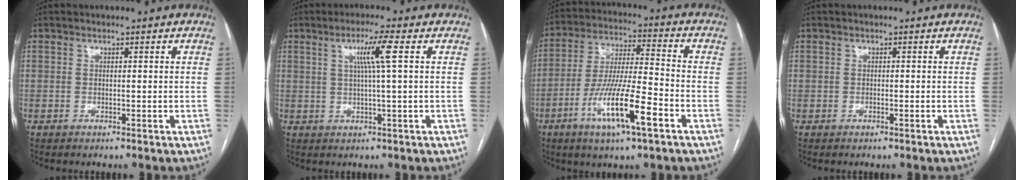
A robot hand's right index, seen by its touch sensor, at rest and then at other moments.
{"total": 5.1, "force": [1.4, -0.9, 4.8], "torque": [-0.087, 0.003, 0.027]}
{"total": 14.0, "force": [-6.3, 1.4, 12.4], "torque": [-0.237, -0.014, -0.114]}
{"total": 0.0}